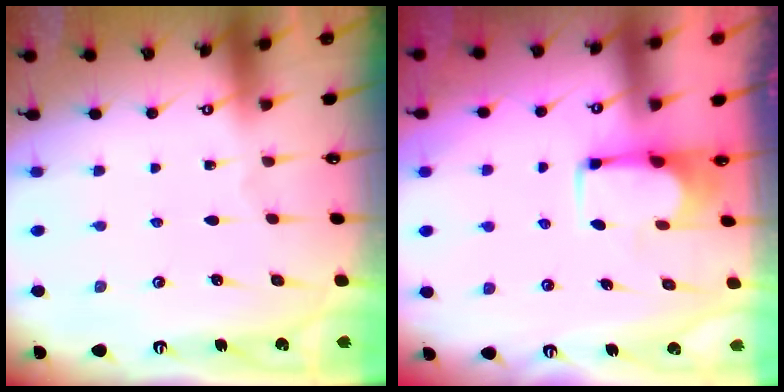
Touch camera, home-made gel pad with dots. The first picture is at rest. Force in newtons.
{"total": 1.8, "press": 1.7, "slide": 0.5}